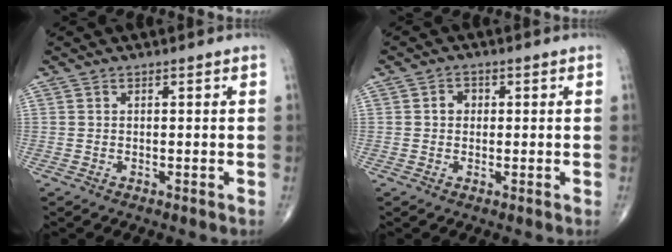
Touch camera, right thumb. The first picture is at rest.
{"total": 2.2, "force": [0.2, 1.9, 1.1], "torque": [-0.006, 0.007, 0.000]}